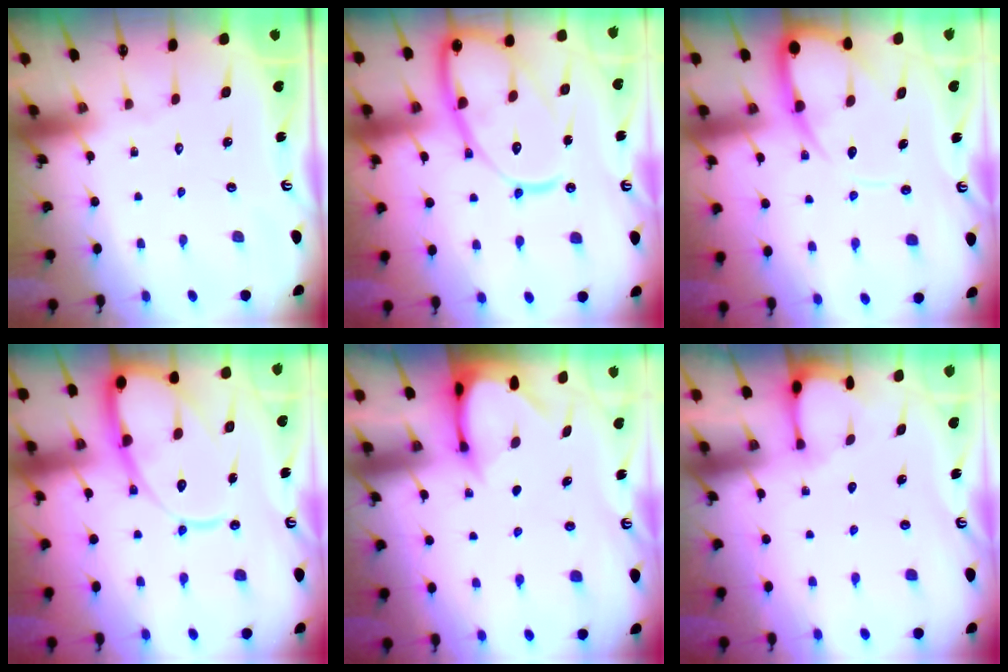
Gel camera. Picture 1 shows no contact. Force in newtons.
{"total": 19.1, "press": 19.0, "slide": 1.9}
{"total": 10.4, "press": 10.4, "slide": 1.1}
{"total": 15.8, "press": 15.7, "slide": 1.6}
{"total": 3.4, "press": 3.4, "slide": 0.3}
{"total": 2.3, "press": 2.3, "slide": 0.3}